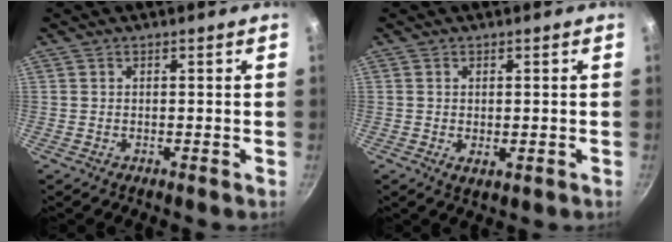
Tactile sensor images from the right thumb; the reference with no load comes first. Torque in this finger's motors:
{"motor_torque": [-0.47, 0.01, -0.29, 0.28, 0.02]}